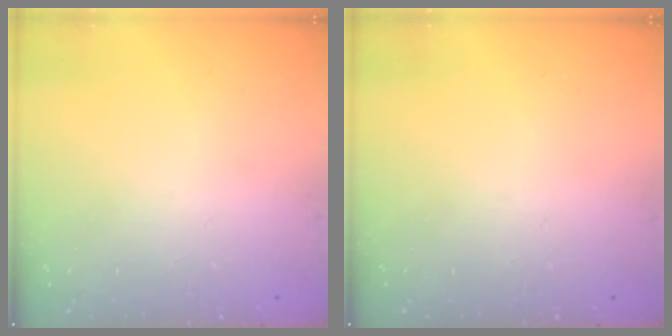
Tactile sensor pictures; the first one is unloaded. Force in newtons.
{"total": 0.0}